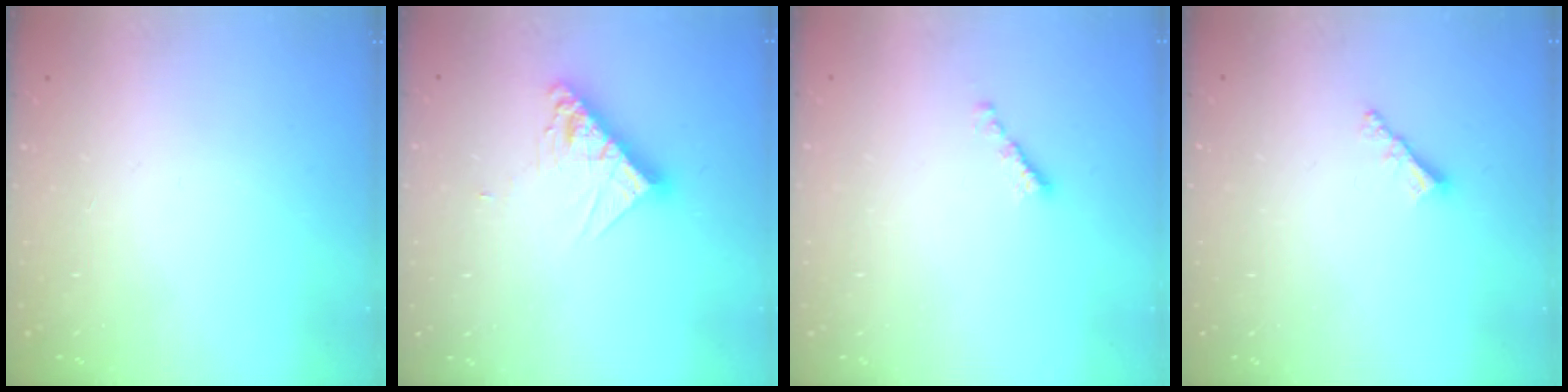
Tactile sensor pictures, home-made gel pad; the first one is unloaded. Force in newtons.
{"total": 10.7, "press": 10.6, "slide": 1.0}
{"total": 2.1, "press": 2.0, "slide": 0.7}
{"total": 2.9, "press": 2.9, "slide": 0.3}